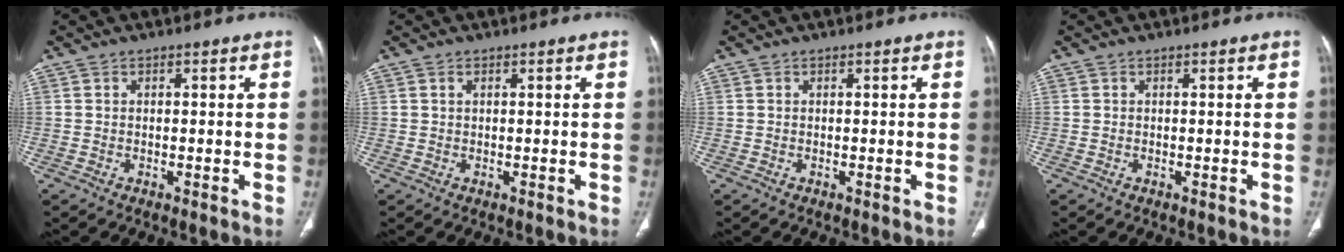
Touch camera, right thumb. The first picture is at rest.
{"total": 0.5, "force": [0.3, 0.3, 0.3], "torque": [-0.009, 0.002, 0.007]}
{"total": 0.0}
{"total": 0.0}